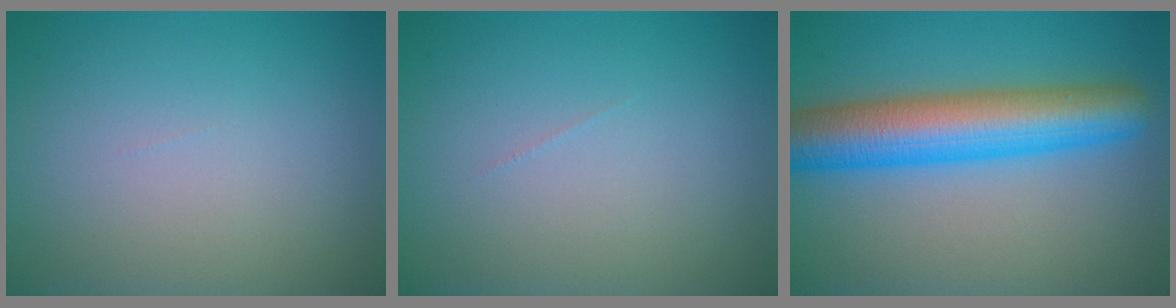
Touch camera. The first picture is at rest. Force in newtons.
{"total": 0.0}
{"total": 8.9, "press": 8.9, "slide": 0.2}